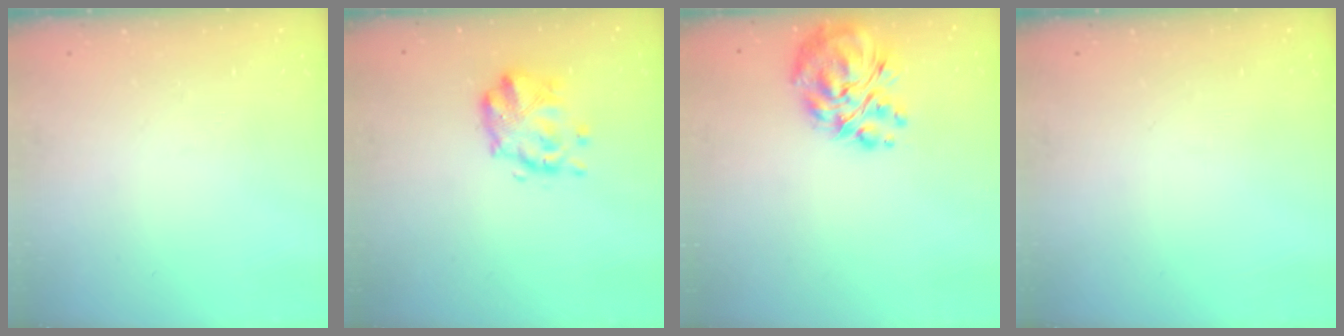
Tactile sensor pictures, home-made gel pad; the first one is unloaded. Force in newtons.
{"total": 6.6, "press": 6.6, "slide": 0.3}
{"total": 14.1, "press": 13.4, "slide": 4.3}
{"total": 0.0}